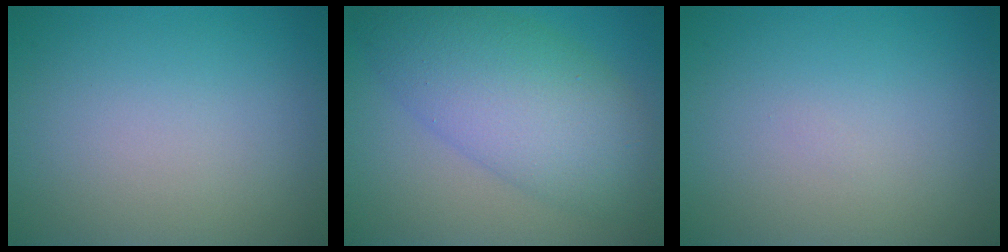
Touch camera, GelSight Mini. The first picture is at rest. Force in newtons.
{"total": 8.5, "press": 8.5, "slide": 0.3}
{"total": 0.0}